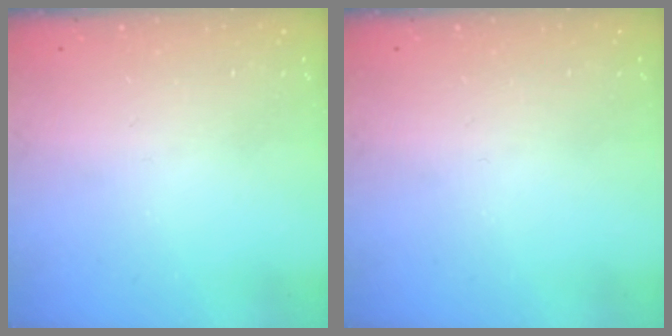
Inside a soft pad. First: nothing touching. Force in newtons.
{"total": 0.0}